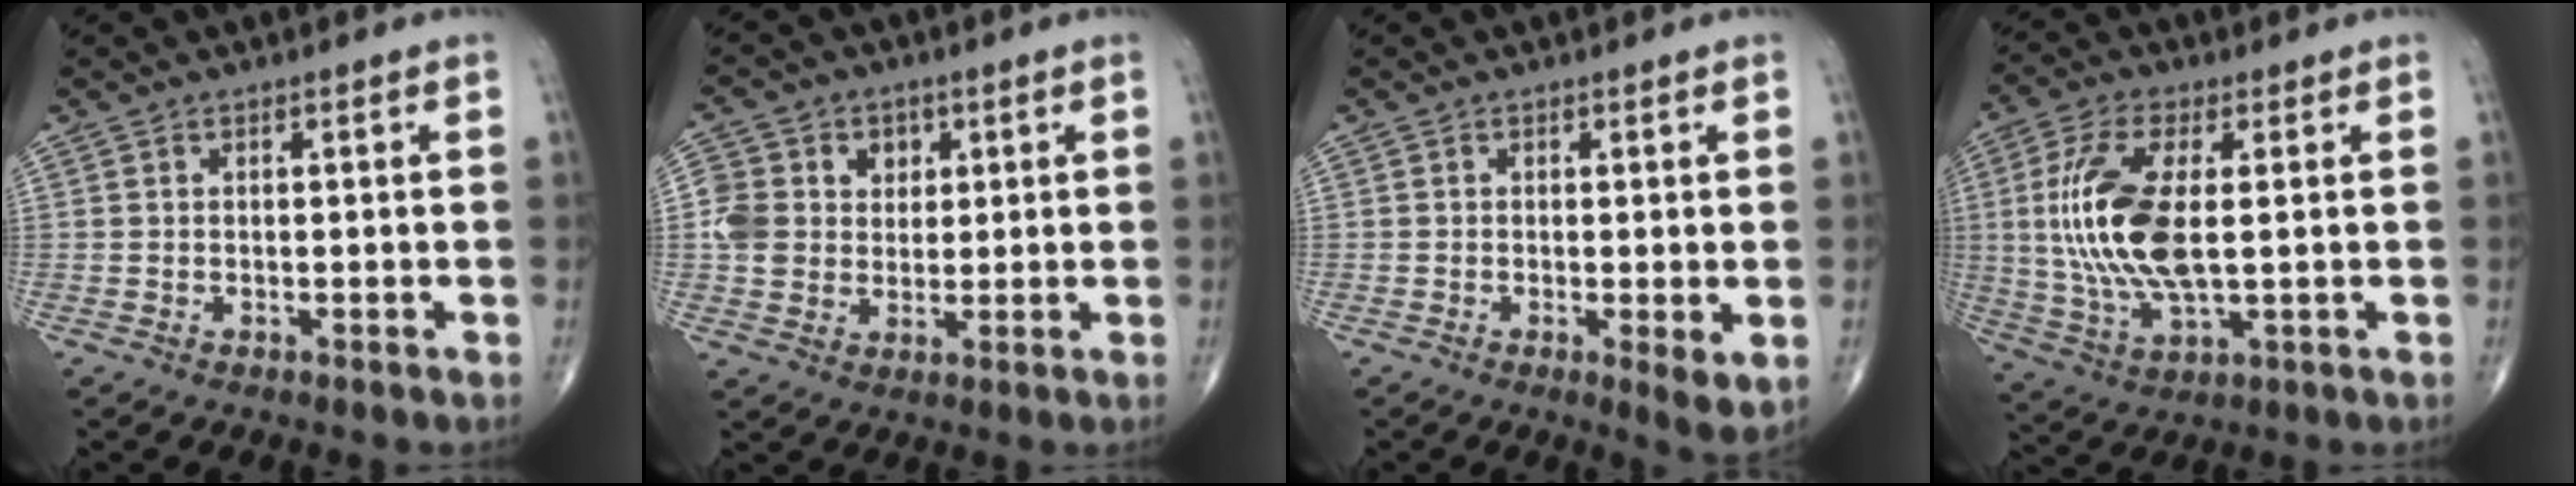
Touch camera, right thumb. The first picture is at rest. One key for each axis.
{"total": 9.2, "fx": 2.0, "fy": 8.1, "fz": 3.9, "tx": -0.041, "ty": 0.003, "tz": 0.037}
{"total": 3.6, "fx": -0.4, "fy": 0.8, "fz": 3.5, "tx": -0.057, "ty": -0.014, "tz": -0.011}
{"total": 15.4, "fx": 1.2, "fy": 6.2, "fz": 14.0, "tx": -0.302, "ty": -0.007, "tz": 0.027}